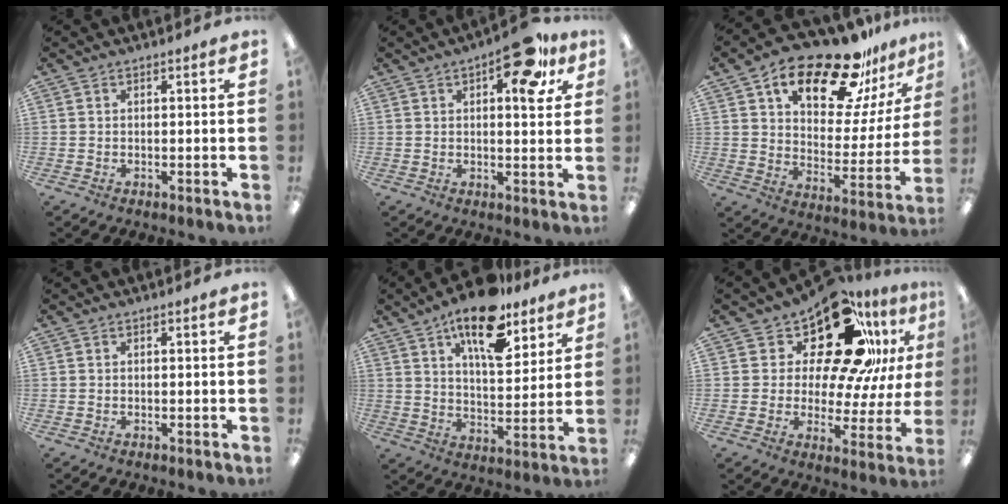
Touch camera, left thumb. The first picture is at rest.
{"total": 15.1, "force": [7.5, 6.9, 11.2], "torque": [-0.125, -0.033, 0.116]}
{"total": 23.1, "force": [16.4, 9.5, 13.2], "torque": [-0.204, -0.101, 0.276]}
{"total": 0.0}
{"total": 17.1, "force": [11.7, 7.1, 10.3], "torque": [-0.156, -0.057, 0.196]}
{"total": 21.6, "force": [13.5, 9.9, 13.6], "torque": [-0.210, -0.089, 0.228]}